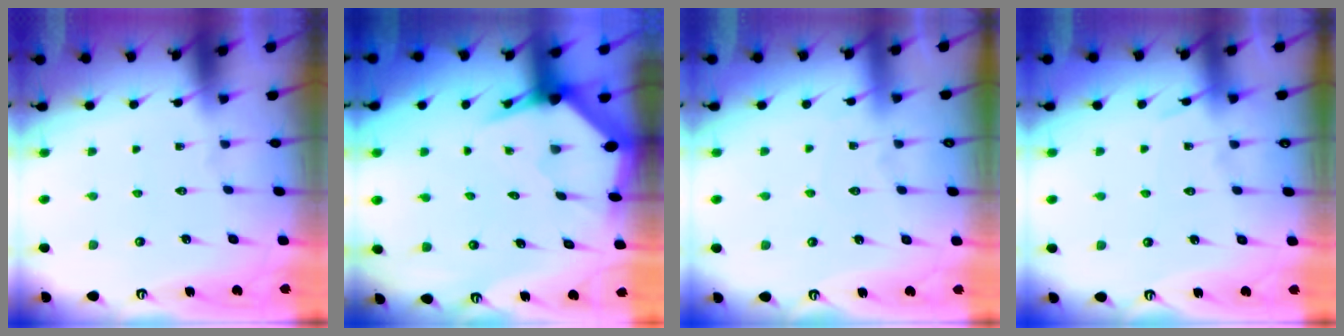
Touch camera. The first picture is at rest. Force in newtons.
{"total": 3.7, "press": 3.7, "slide": 0.2}
{"total": 4.2, "press": 4.2, "slide": 0.3}
{"total": 5.1, "press": 5.0, "slide": 0.5}